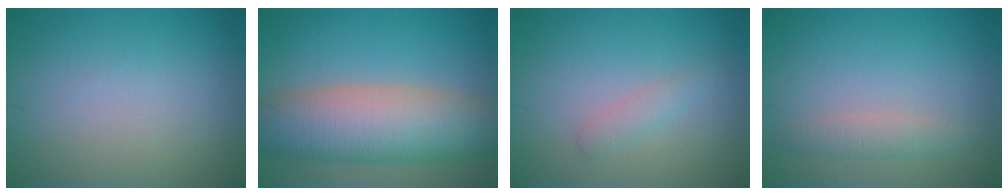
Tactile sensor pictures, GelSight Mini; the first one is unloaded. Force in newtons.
{"total": 9.9, "press": 9.9, "slide": 0.5}
{"total": 1.3, "press": 1.3, "slide": 0.1}
{"total": 1.8, "press": 1.8, "slide": 0.2}